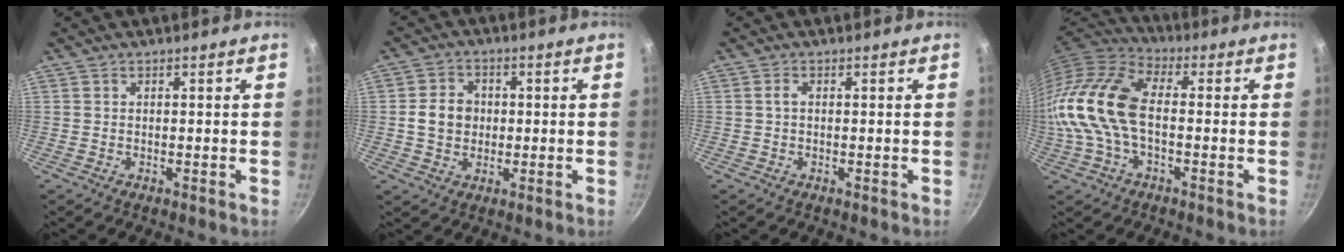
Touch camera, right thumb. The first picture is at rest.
{"total": 6.3, "force": [0.0, 5.4, 3.3], "torque": [-0.035, 0.010, -0.006]}
{"total": 1.1, "force": [0.0, 0.5, 0.9], "torque": [-0.024, 0.004, 0.000]}
{"total": 15.4, "force": [-1.3, 8.6, 12.7], "torque": [-0.249, 0.033, -0.042]}